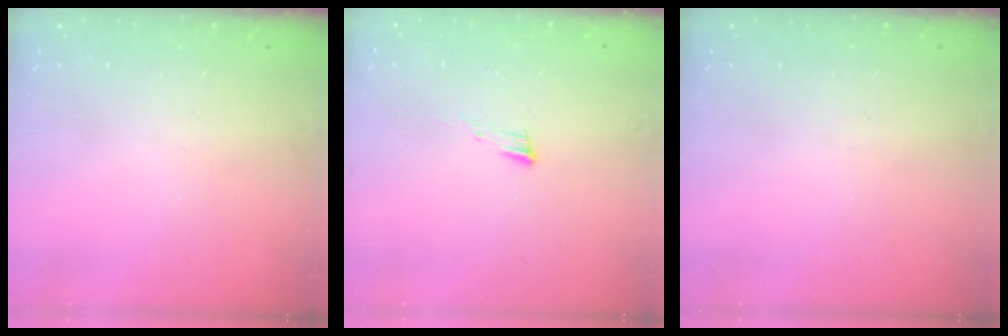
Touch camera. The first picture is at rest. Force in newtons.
{"total": 4.8, "press": 4.8, "slide": 0.6}
{"total": 0.0}